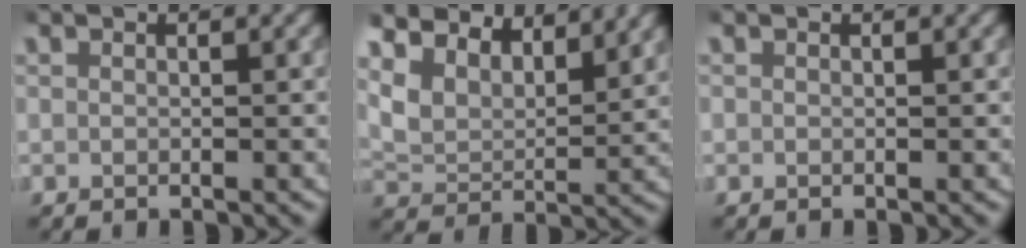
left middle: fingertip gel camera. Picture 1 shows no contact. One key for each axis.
{"total": 8.4, "fx": 4.9, "fy": 5.6, "fz": 4.0, "tx": -0.098, "ty": -0.001, "tz": 0.072}
{"total": 0.0}